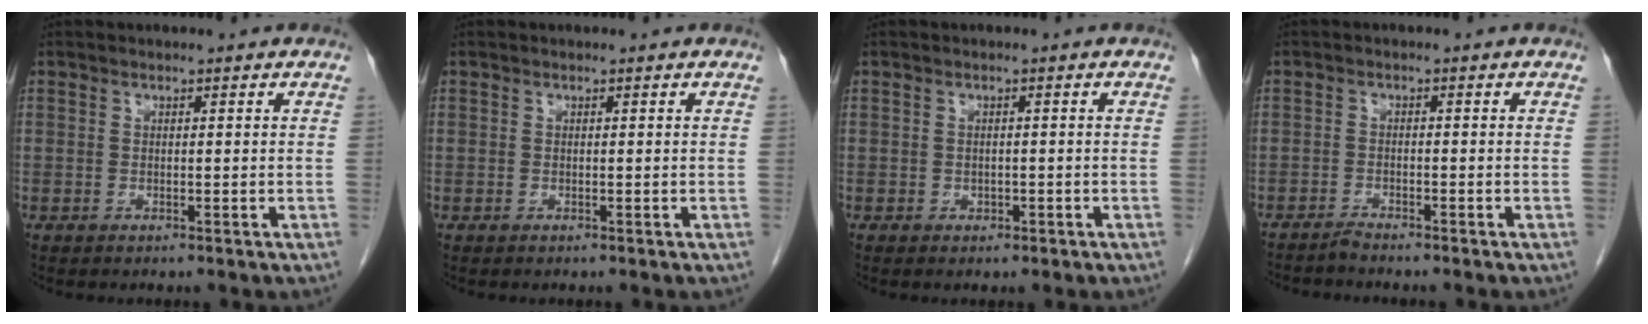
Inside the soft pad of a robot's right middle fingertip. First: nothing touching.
{"total": 0.0}
{"total": 0.9, "force": [-0.4, 0.7, 0.4], "torque": [-0.008, 0.001, -0.003]}
{"total": 1.6, "force": [-1.5, -0.3, 0.0], "torque": [0.000, -0.004, -0.029]}